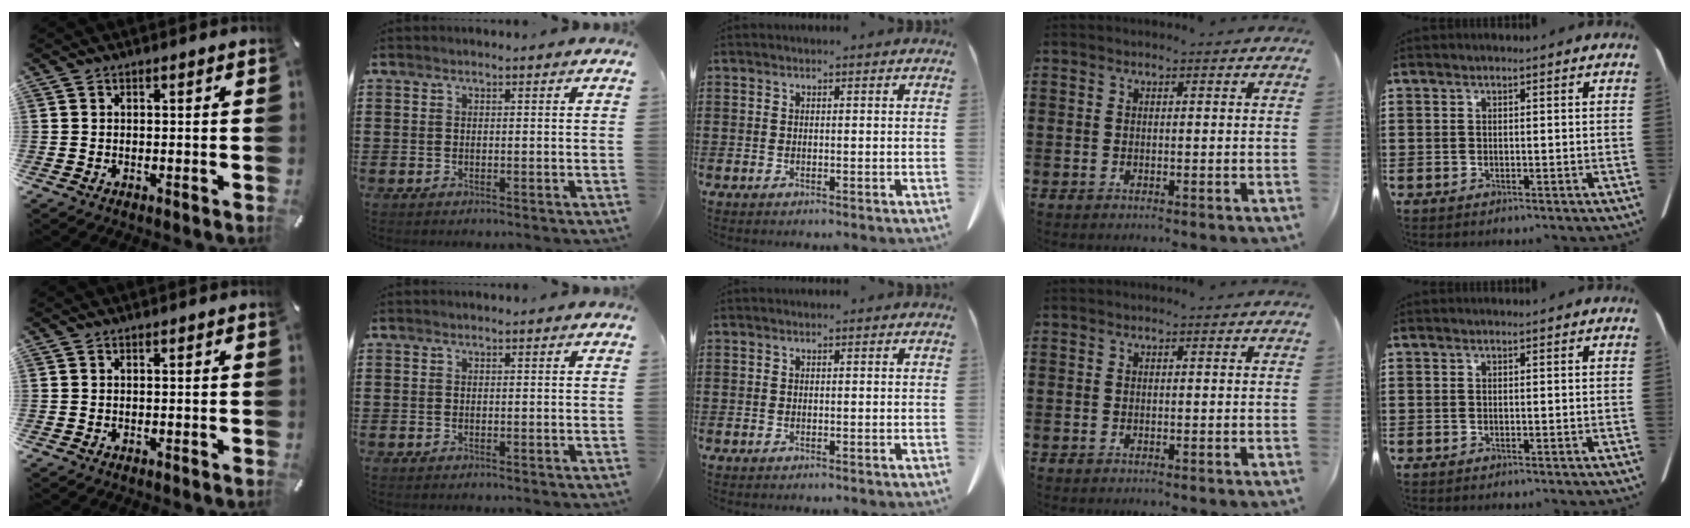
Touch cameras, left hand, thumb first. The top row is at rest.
{}